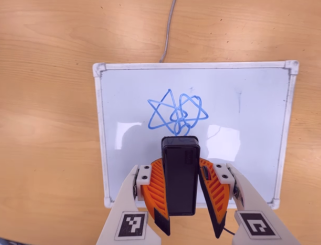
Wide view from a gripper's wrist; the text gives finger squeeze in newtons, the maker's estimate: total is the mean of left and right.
{"total": 7.2, "left": 6.7, "right": 7.7}